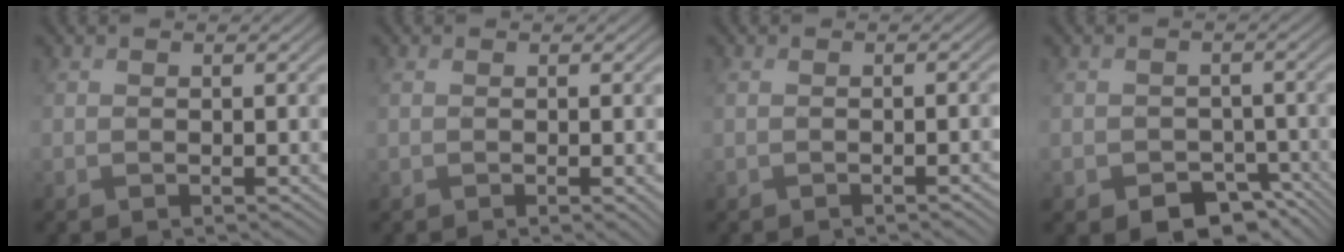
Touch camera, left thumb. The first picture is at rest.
{"total": 1.3, "force": [-0.2, 0.1, 1.3], "torque": [-0.016, 0.005, -0.001]}
{"total": 1.8, "force": [-0.7, 0.1, 1.7], "torque": [-0.011, 0.012, -0.014]}
{"total": 5.5, "force": [-3.5, 4.0, 1.5], "torque": [-0.014, -0.009, -0.045]}